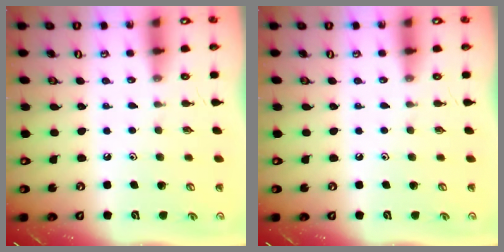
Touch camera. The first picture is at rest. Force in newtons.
{"total": 0.0}